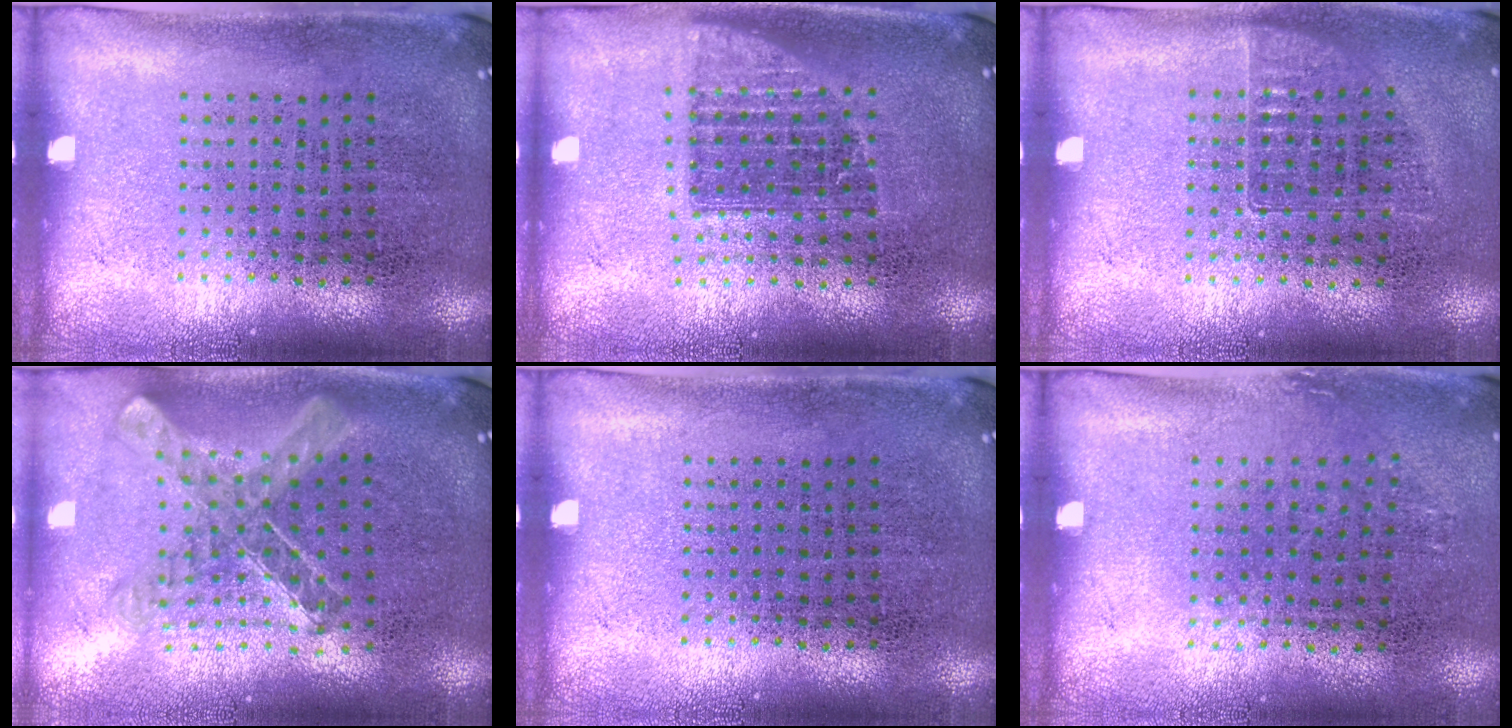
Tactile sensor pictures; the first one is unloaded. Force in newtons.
{"total": 1.3, "press": 1.1, "slide": 0.7}
{"total": 0.7, "press": 0.7, "slide": 0.1}
{"total": 0.9, "press": 0.9, "slide": 0.1}
{"total": 0.0}
{"total": 0.8, "press": 0.7, "slide": 0.5}